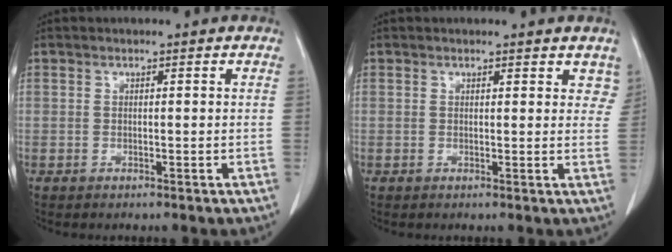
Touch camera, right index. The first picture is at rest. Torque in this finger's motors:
{"motor_torque": [-0.05, -0.11, -0.06, -0.01]}